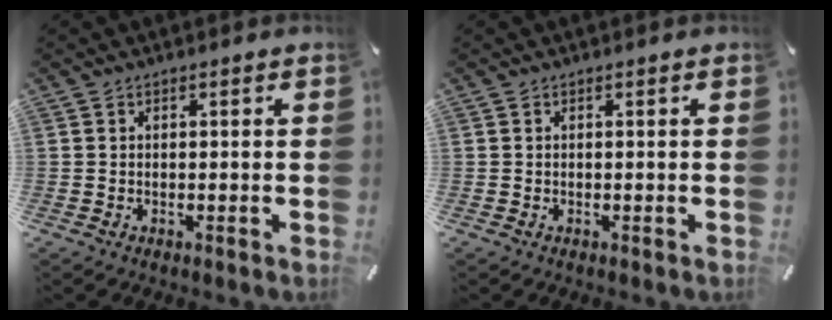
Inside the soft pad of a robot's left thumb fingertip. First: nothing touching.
{"total": 0.0}